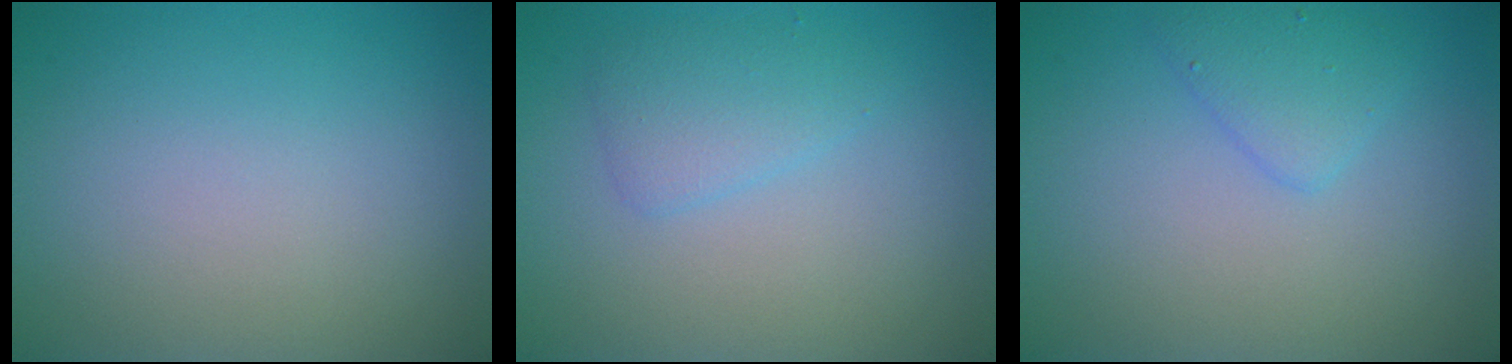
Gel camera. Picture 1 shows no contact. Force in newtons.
{"total": 2.1, "press": 2.1, "slide": 0.1}
{"total": 2.0, "press": 2.0, "slide": 0.1}